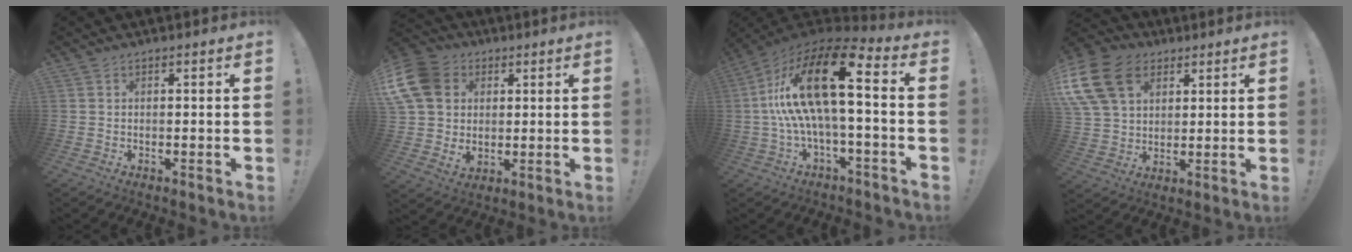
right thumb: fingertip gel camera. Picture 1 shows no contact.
{"total": 15.7, "force": [4.6, 12.9, 7.8], "torque": [-0.123, -0.019, 0.093]}
{"total": 21.2, "force": [3.1, 6.7, 19.9], "torque": [-0.374, -0.015, 0.048]}
{"total": 18.2, "force": [7.0, 13.2, 10.4], "torque": [-0.203, -0.023, 0.133]}